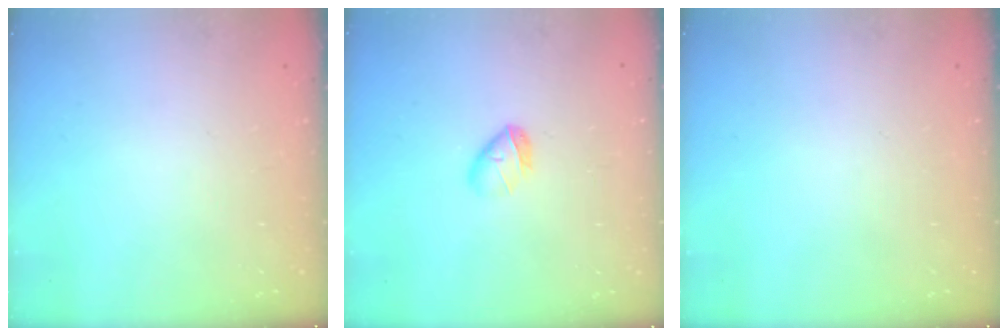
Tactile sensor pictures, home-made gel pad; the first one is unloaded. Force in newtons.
{"total": 5.5, "press": 5.5, "slide": 0.8}
{"total": 0.0}